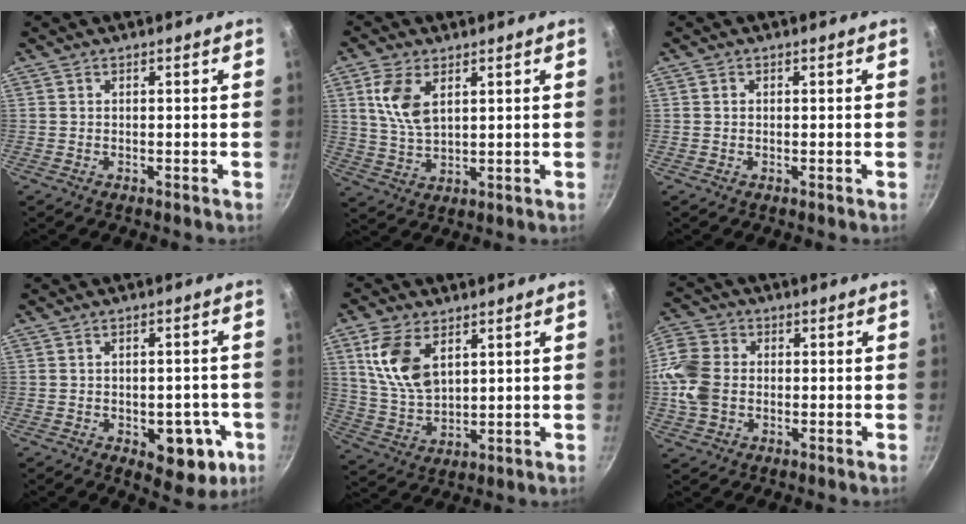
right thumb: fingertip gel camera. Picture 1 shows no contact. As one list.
[{"total": 8.2, "force": [3.1, 4.4, 6.2], "torque": [-0.117, -0.016, 0.064]}, {"total": 0.7, "force": [0.1, 0.6, 0.3], "torque": [-0.004, 0.004, 0.001]}, {"total": 10.6, "force": [-3.4, 6.0, 8.0], "torque": [-0.060, 0.009, -0.036]}, {"total": 11.6, "force": [4.5, 6.8, 8.3], "torque": [-0.153, -0.025, 0.097]}, {"total": 12.5, "force": [-0.7, 9.8, 7.6], "torque": [-0.156, 0.016, -0.028]}]